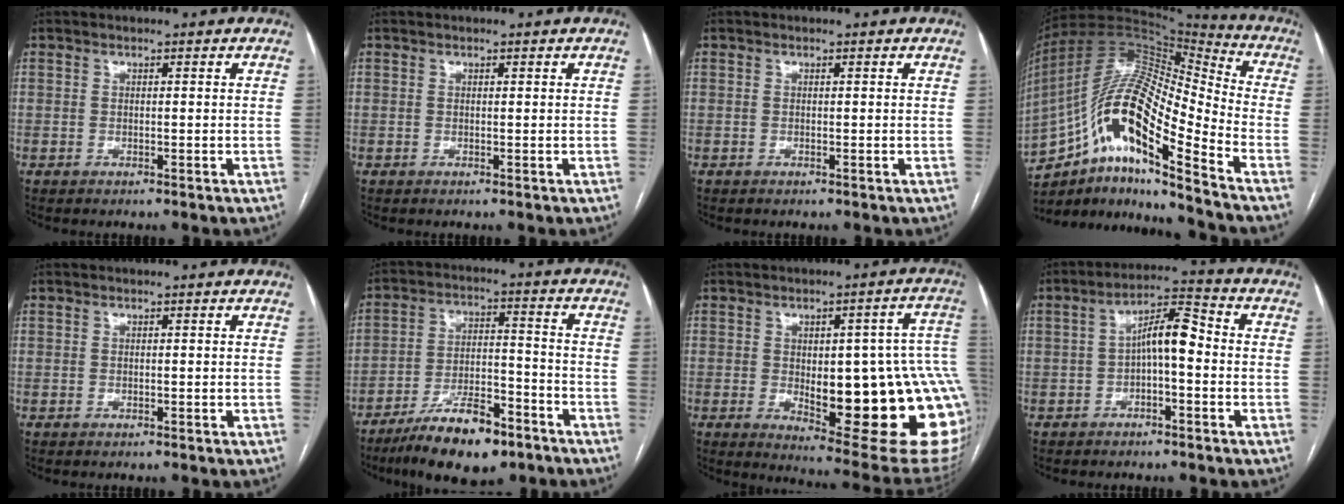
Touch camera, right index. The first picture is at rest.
{"total": 0.0}
{"total": 0.0}
{"total": 19.2, "force": [-9.9, 3.4, 16.1], "torque": [-0.320, 0.021, -0.170]}
{"total": 0.0}
{"total": 13.2, "force": [-9.1, 3.9, 8.7], "torque": [-0.152, -0.001, -0.156]}
{"total": 24.7, "force": [-3.0, 6.5, 23.6], "torque": [-0.216, 0.007, -0.015]}
{"total": 6.9, "force": [-0.6, 2.0, 6.6], "torque": [-0.116, 0.031, -0.012]}